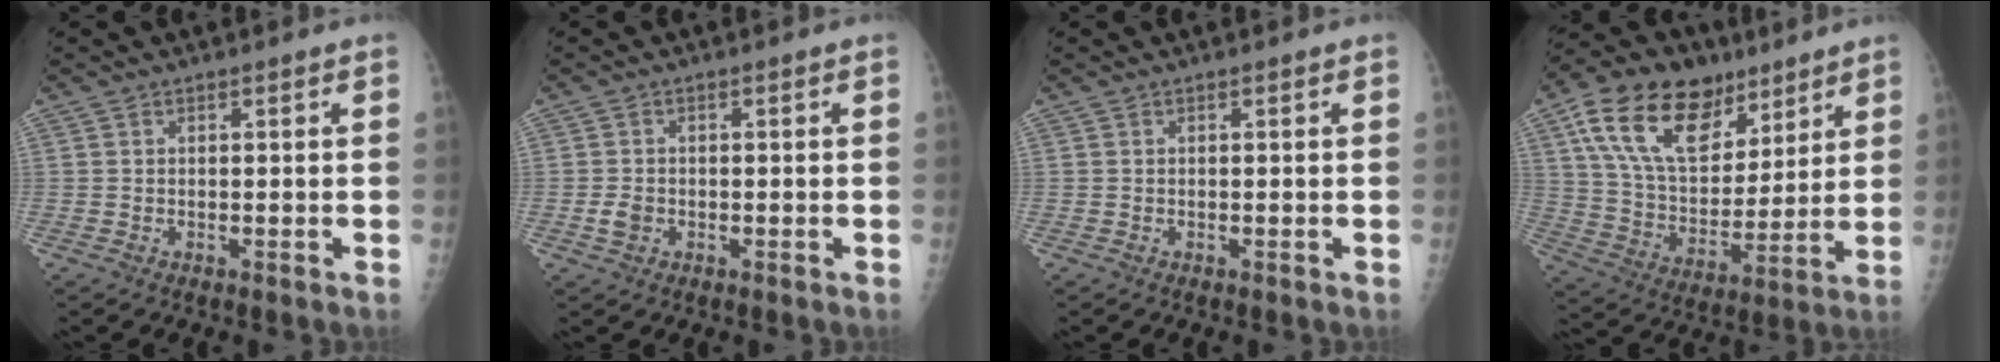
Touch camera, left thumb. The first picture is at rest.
{"total": 2.4, "force": [-0.6, 1.9, 1.4], "torque": [-0.021, 0.002, -0.010]}
{"total": 0.0}
{"total": 22.1, "force": [11.9, 13.2, 13.3], "torque": [-0.208, -0.026, 0.211]}